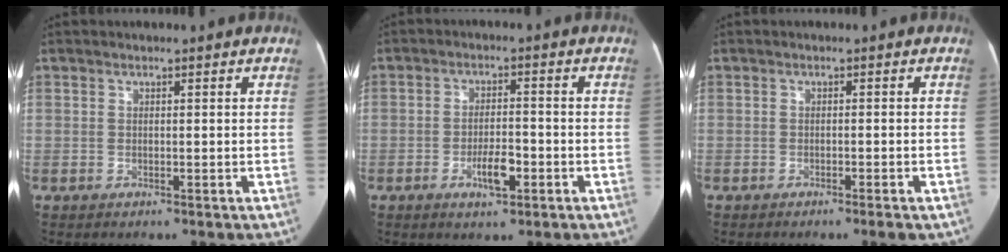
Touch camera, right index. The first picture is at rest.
{"total": 5.0, "force": [-2.1, 1.7, 4.2], "torque": [-0.074, 0.000, -0.033]}
{"total": 2.1, "force": [-1.5, 0.1, 1.6], "torque": [-0.022, -0.003, -0.018]}